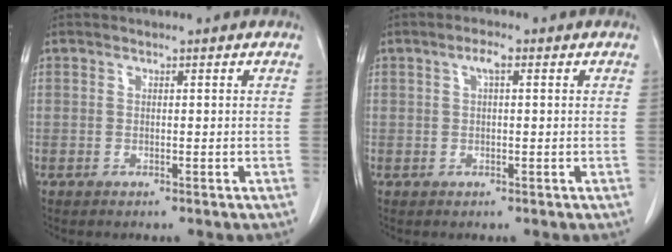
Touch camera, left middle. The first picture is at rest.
{"total": 1.8, "force": [0.6, 0.5, 1.6], "torque": [-0.029, 0.009, 0.010]}